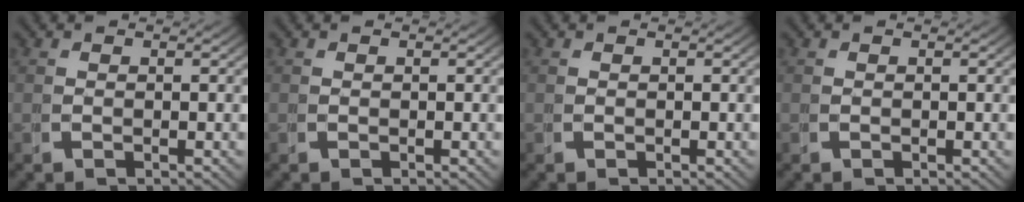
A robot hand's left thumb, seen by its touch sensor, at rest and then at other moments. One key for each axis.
{"total": 0.0}
{"total": 0.0}
{"total": 0.0}